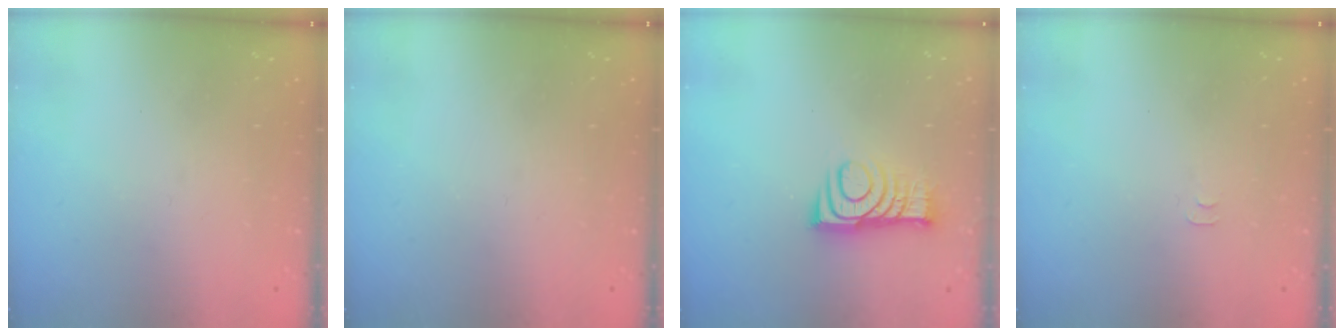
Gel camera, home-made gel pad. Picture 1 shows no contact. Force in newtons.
{"total": 0.0}
{"total": 9.3, "press": 9.3, "slide": 0.2}
{"total": 3.1, "press": 3.0, "slide": 0.5}